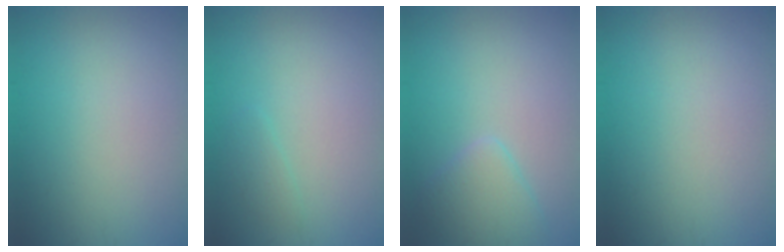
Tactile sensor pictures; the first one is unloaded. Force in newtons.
{"total": 0.9, "press": 0.9, "slide": 0.1}
{"total": 2.5, "press": 2.5, "slide": 0.2}
{"total": 0.0}